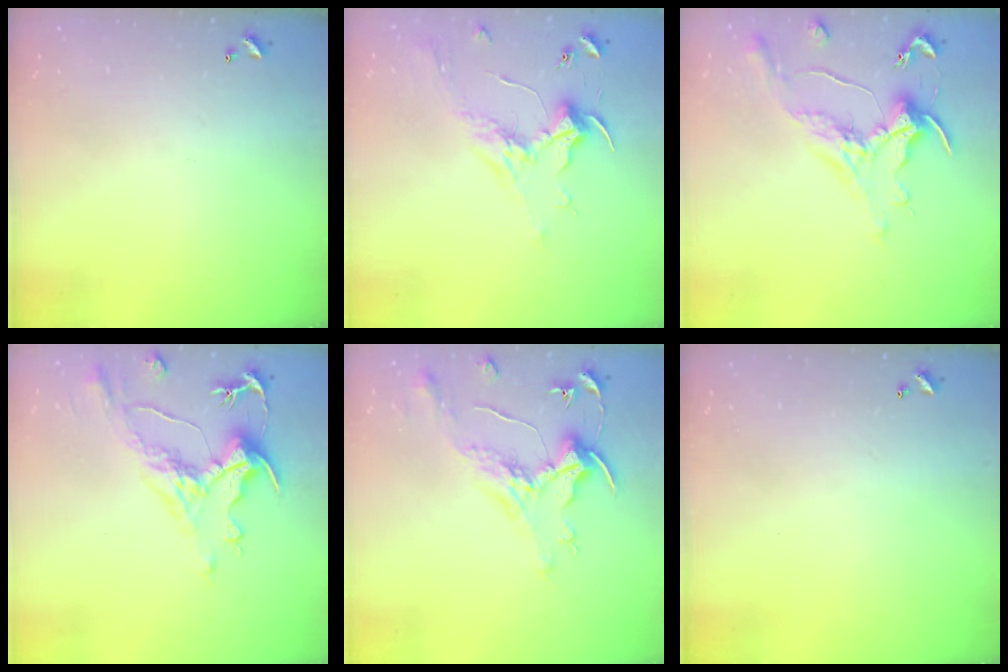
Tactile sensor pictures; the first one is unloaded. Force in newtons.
{"total": 1.8, "press": 1.6, "slide": 0.6}
{"total": 1.2, "press": 1.0, "slide": 0.5}
{"total": 1.5, "press": 0.3, "slide": 1.5}
{"total": 1.6, "press": 1.4, "slide": 0.7}
{"total": 0.0}